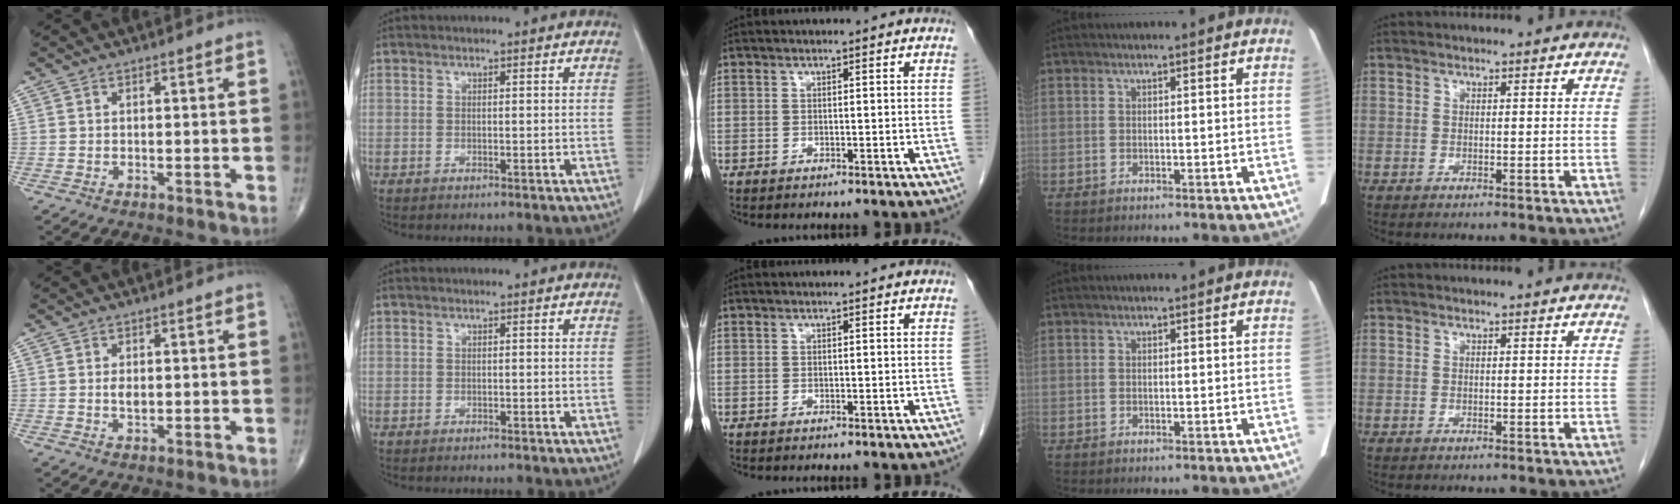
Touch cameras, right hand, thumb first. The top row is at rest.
{"thumb": {"total": 2.3, "force": [0.1, 1.3, 1.9], "torque": [-0.034, -0.003, 0.001]}}